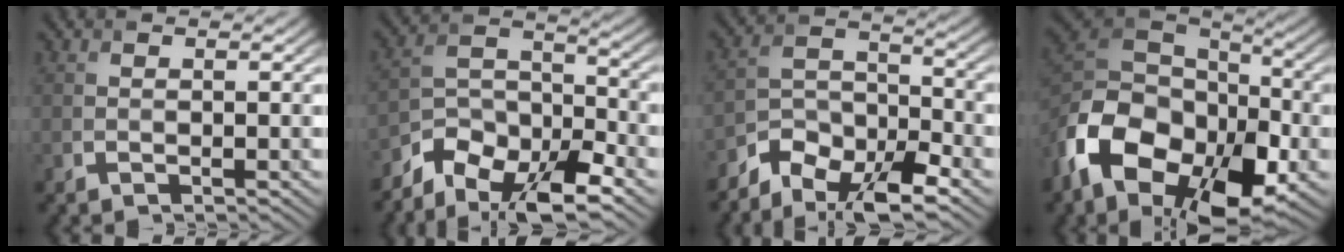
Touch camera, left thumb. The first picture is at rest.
{"total": 11.7, "force": [-8.6, 5.0, 6.2], "torque": [-0.114, -0.007, -0.163]}
{"total": 10.4, "force": [-7.7, 4.4, 5.4], "torque": [-0.099, -0.003, -0.149]}
{"total": 18.3, "force": [-7.8, 11.6, 11.9], "torque": [-0.267, -0.038, -0.144]}